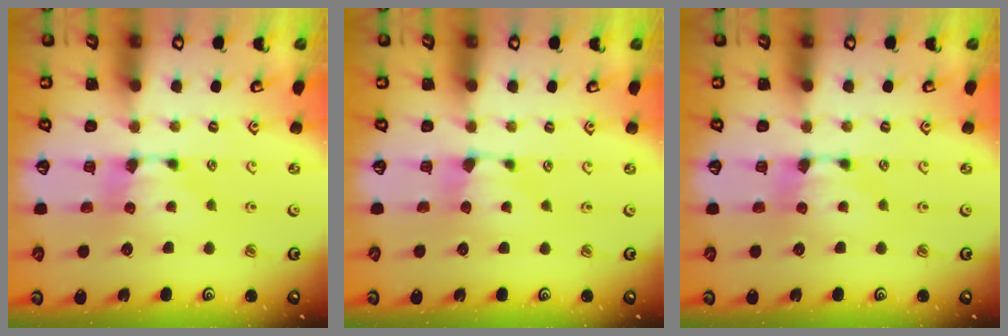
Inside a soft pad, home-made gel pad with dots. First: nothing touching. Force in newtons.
{"total": 0.9, "press": 0.4, "slide": 0.8}
{"total": 0.0}